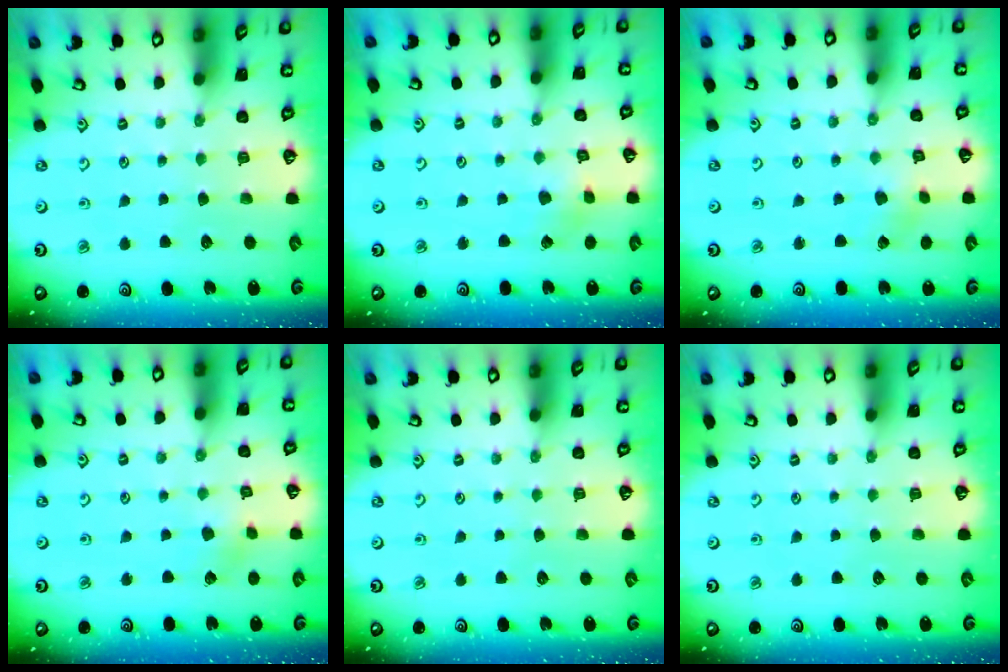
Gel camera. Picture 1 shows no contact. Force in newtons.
{"total": 2.6, "press": 2.6, "slide": 0.2}
{"total": 2.0, "press": 2.0, "slide": 0.3}
{"total": 2.6, "press": 2.5, "slide": 0.8}
{"total": 0.0}
{"total": 0.0}